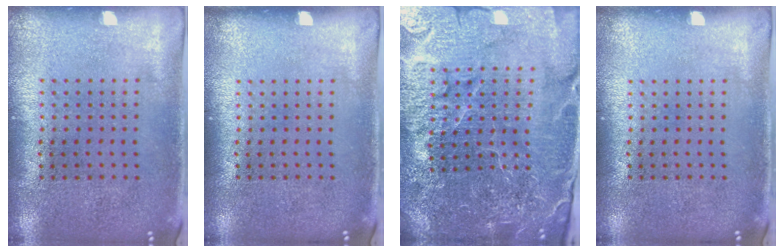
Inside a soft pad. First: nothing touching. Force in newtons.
{"total": 0.0}
{"total": 5.9, "press": 5.3, "slide": 2.6}
{"total": 0.0}